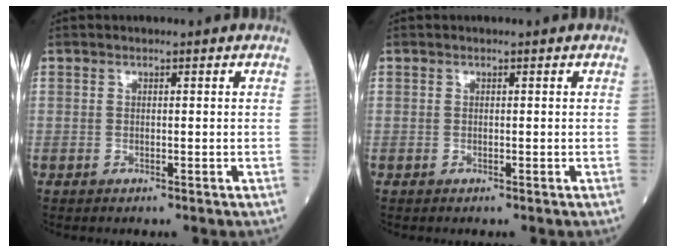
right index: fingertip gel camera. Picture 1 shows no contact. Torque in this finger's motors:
{"motor_torque": [0.06, 0.05, 0.01, -0.01]}